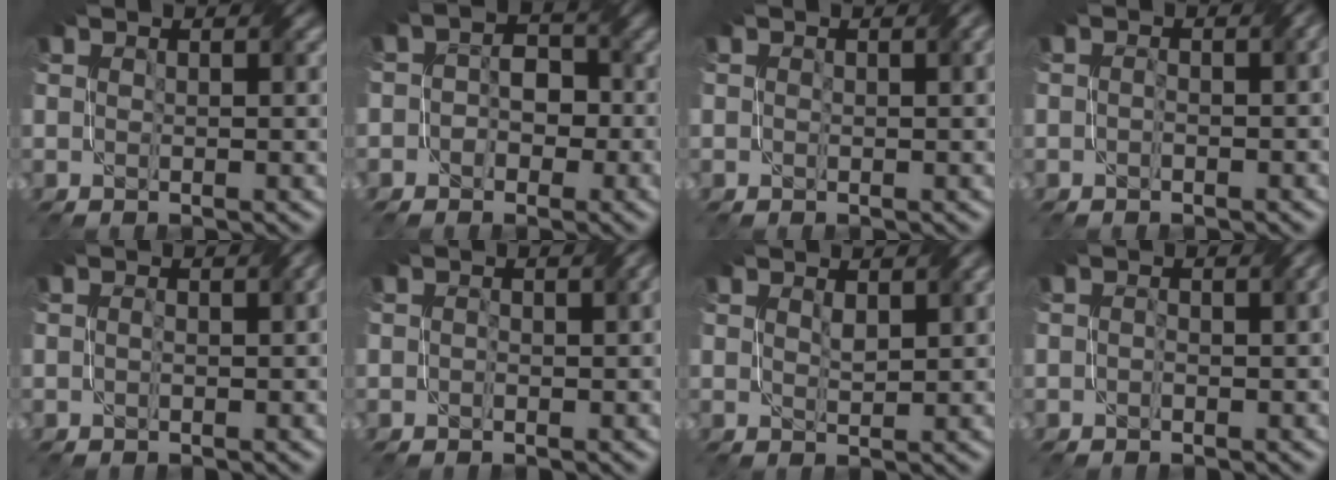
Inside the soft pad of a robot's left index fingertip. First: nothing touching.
{"total": 3.7, "force": [-1.2, 3.0, 1.9], "torque": [-0.006, 0.005, -0.029]}
{"total": 1.6, "force": [0.1, 0.7, 1.4], "torque": [-0.022, 0.001, 0.001]}
{"total": 3.0, "force": [-1.2, 1.4, 2.3], "torque": [-0.025, -0.005, -0.014]}
{"total": 2.6, "force": [-1.1, 1.0, 2.1], "torque": [-0.029, -0.007, -0.013]}
{"total": 3.0, "force": [-1.1, 1.5, 2.3], "torque": [-0.022, -0.003, -0.013]}
{"total": 0.7, "force": [0.5, 0.0, 0.4], "torque": [-0.011, -0.002, 0.013]}
{"total": 3.1, "force": [-1.4, 1.5, 2.4], "torque": [-0.023, -0.004, -0.017]}